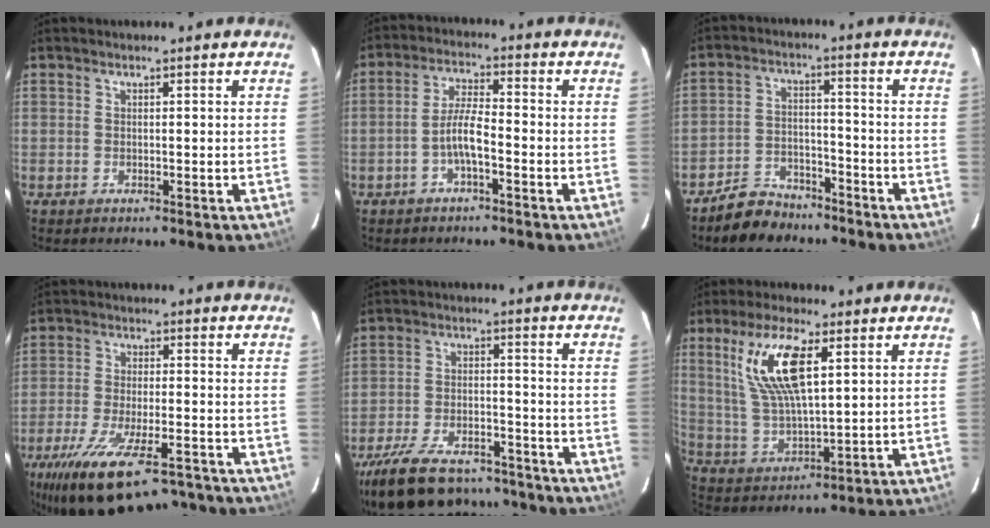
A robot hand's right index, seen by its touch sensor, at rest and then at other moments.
{"total": 4.9, "force": [-2.3, 0.9, 4.3], "torque": [-0.089, 0.009, -0.043]}
{"total": 8.7, "force": [-7.1, 4.3, 2.4], "torque": [-0.068, 0.014, -0.111]}
{"total": 21.4, "force": [-15.4, 7.4, 12.9], "torque": [-0.253, -0.048, -0.236]}
{"total": 22.1, "force": [-17.9, 8.7, 9.6], "torque": [-0.212, -0.005, -0.268]}
{"total": 13.5, "force": [5.4, 4.4, 11.6], "torque": [-0.227, 0.004, 0.116]}